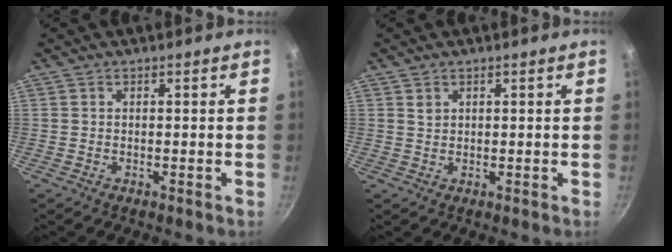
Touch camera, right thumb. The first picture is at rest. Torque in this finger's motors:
{"motor_torque": [-0.27, 0.09, 0.05, 0.34, -0.01]}